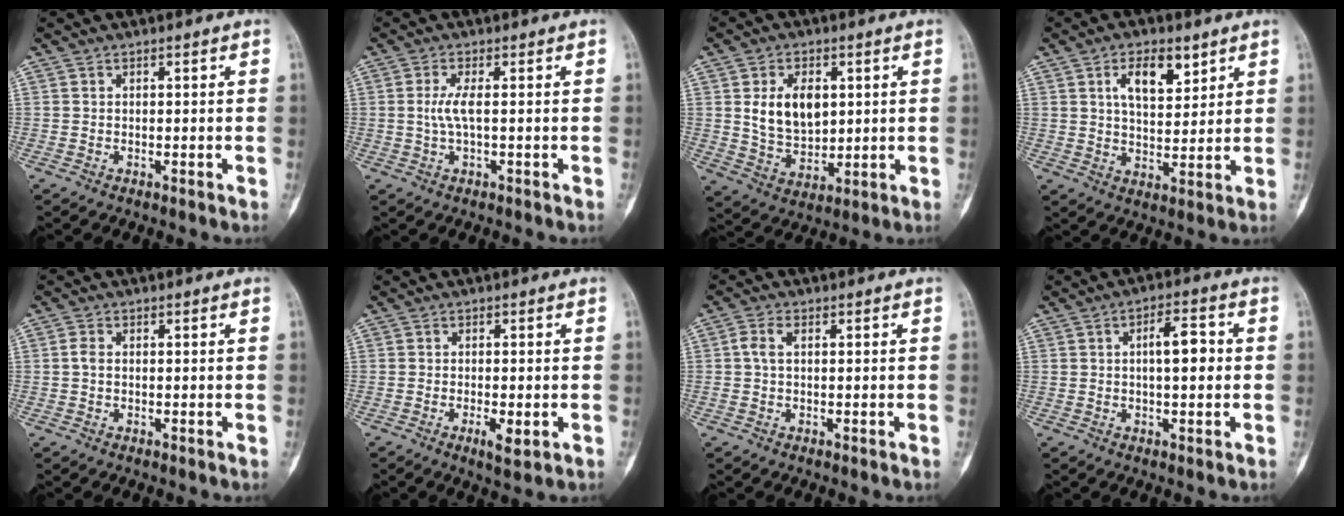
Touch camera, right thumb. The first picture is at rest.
{"total": 3.2, "force": [0.1, 0.6, 3.2], "torque": [-0.084, 0.001, 0.001]}
{"total": 10.5, "force": [2.4, 7.0, 7.5], "torque": [-0.108, -0.017, 0.054]}
{"total": 8.4, "force": [4.2, 4.2, 6.0], "torque": [-0.076, -0.023, 0.070]}
{"total": 1.6, "force": [0.0, 1.0, 1.2], "torque": [-0.021, 0.001, -0.003]}
{"total": 3.8, "force": [-1.4, 1.2, 3.3], "torque": [-0.052, -0.004, -0.019]}
{"total": 2.6, "force": [0.2, 1.4, 2.2], "torque": [-0.052, 0.002, -0.002]}
{"total": 6.6, "force": [0.4, 2.6, 6.1], "torque": [-0.083, 0.009, -0.002]}